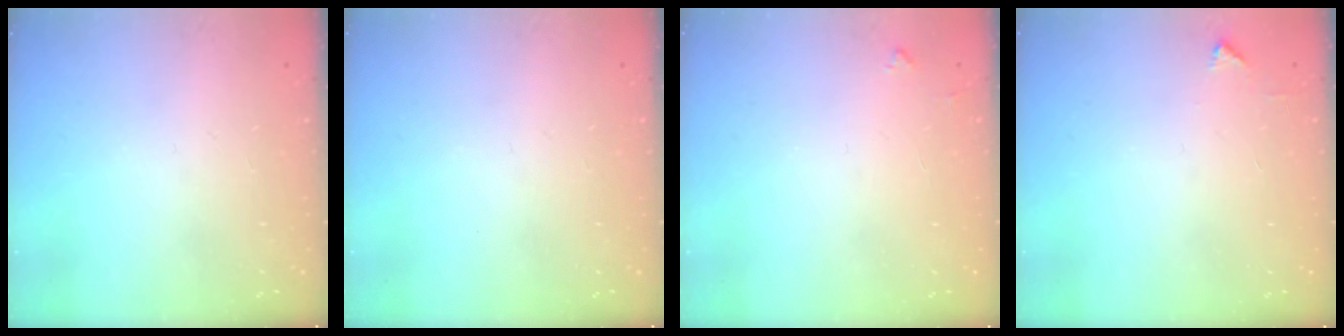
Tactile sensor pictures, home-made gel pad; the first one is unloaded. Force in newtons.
{"total": 0.0}
{"total": 3.8, "press": 3.7, "slide": 0.4}
{"total": 2.1, "press": 2.1, "slide": 0.3}